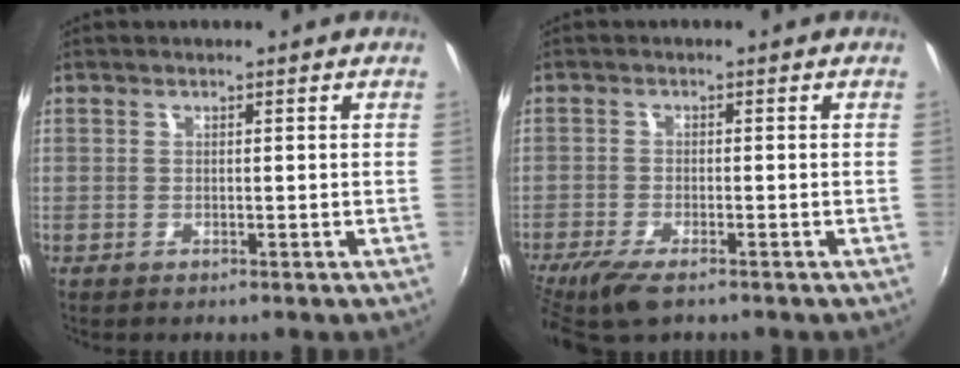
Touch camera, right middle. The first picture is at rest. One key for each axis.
{"total": 7.1, "fx": -5.2, "fy": 1.8, "fz": 4.5, "tx": -0.110, "ty": -0.027, "tz": -0.098}